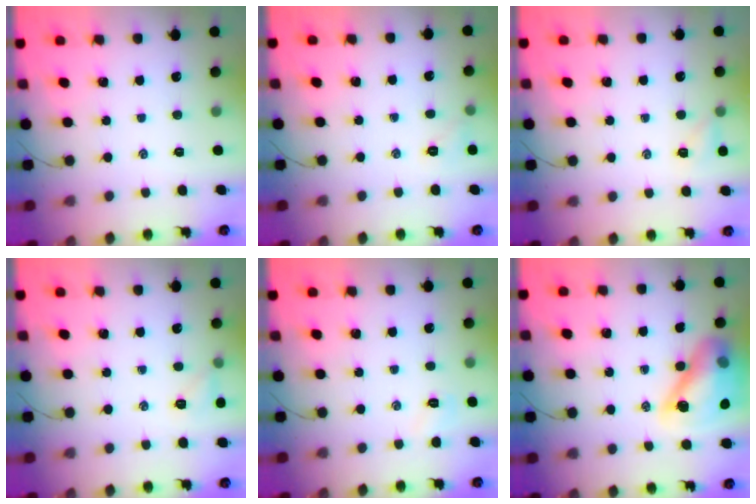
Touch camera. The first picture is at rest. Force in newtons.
{"total": 5.7, "press": 5.5, "slide": 1.5}
{"total": 3.2, "press": 3.0, "slide": 1.1}
{"total": 6.2, "press": 6.0, "slide": 1.6}
{"total": 3.1, "press": 3.0, "slide": 0.8}
{"total": 15.5, "press": 14.9, "slide": 4.1}